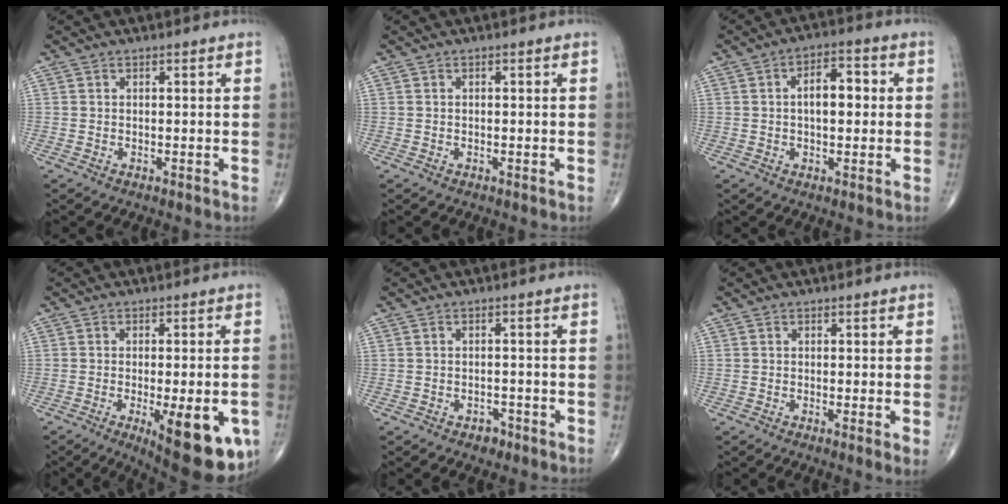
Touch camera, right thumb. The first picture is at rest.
{"total": 0.0}
{"total": 7.0, "force": [0.6, 3.7, 5.9], "torque": [-0.076, 0.017, 0.000]}
{"total": 15.9, "force": [-5.7, 5.3, 13.8], "torque": [-0.137, -0.006, -0.063]}
{"total": 1.9, "force": [-1.3, 1.2, 0.7], "torque": [-0.003, 0.007, -0.016]}
{"total": 1.9, "force": [0.0, 0.2, 1.9], "torque": [-0.033, -0.007, -0.004]}